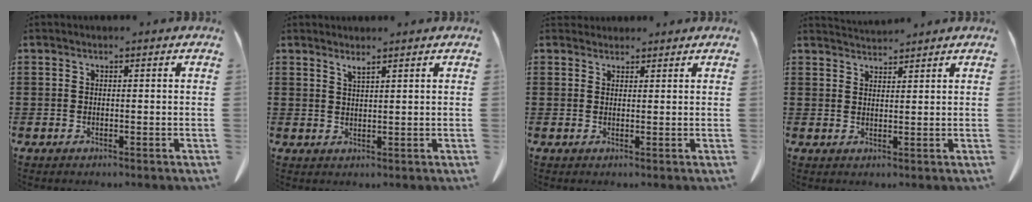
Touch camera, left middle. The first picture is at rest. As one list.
[{"total": 1.5, "force": [1.4, -0.1, 0.7], "torque": [-0.016, -0.001, 0.026]}, {"total": 1.6, "force": [1.5, 0.6, 0.1], "torque": [-0.005, 0.004, 0.030]}, {"total": 2.4, "force": [2.4, 0.0, 0.1], "torque": [-0.008, -0.006, 0.046]}]